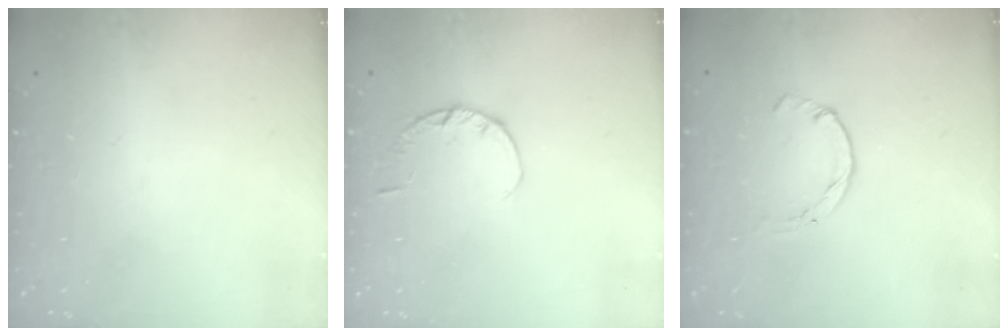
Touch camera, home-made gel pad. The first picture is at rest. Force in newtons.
{"total": 2.9, "press": 2.8, "slide": 0.4}
{"total": 0.0}